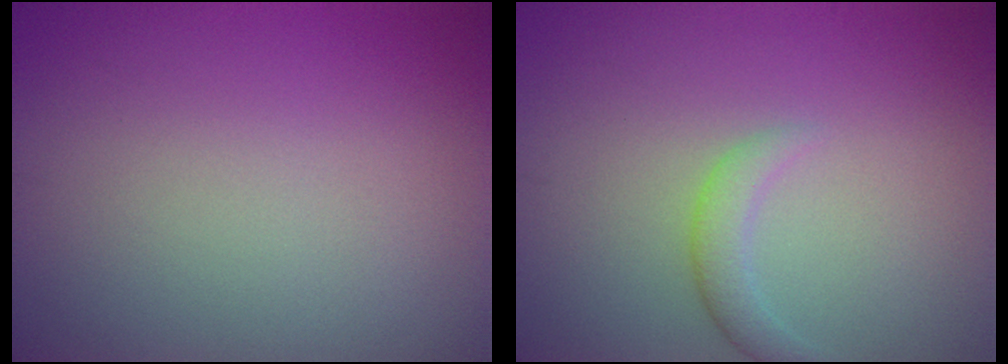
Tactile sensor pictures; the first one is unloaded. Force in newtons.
{"total": 1.9, "press": 1.9, "slide": 0.0}